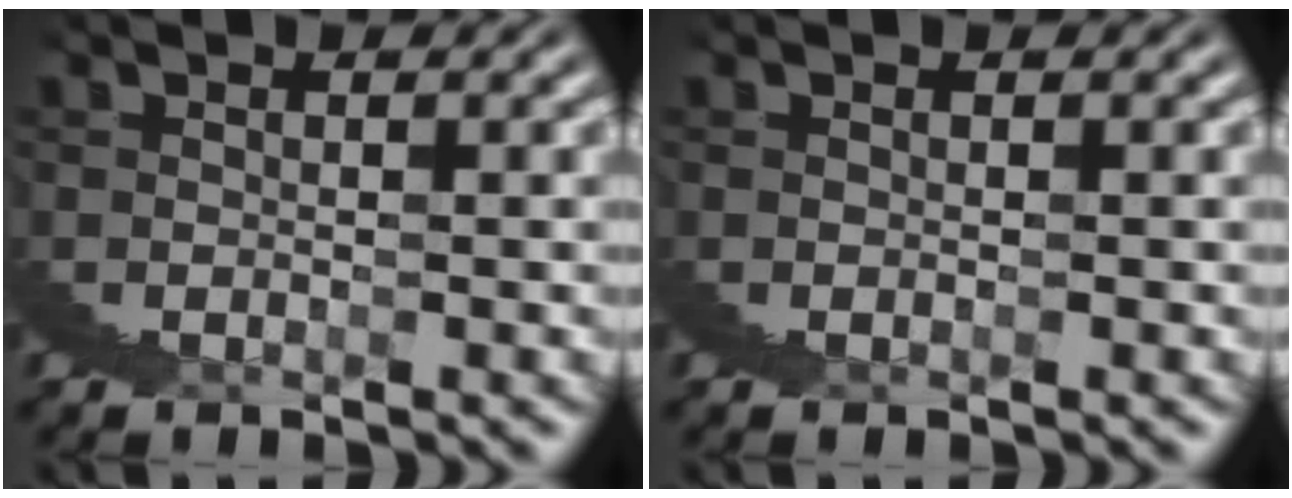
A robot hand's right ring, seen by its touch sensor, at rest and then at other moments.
{"total": 0.0}